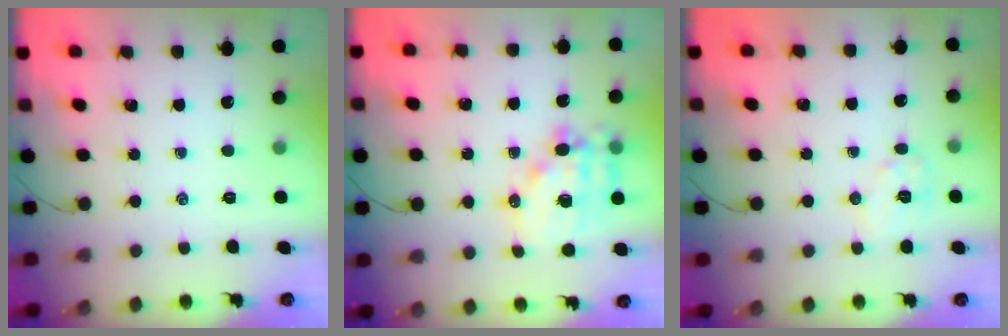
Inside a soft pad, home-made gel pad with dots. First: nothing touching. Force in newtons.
{"total": 14.3, "press": 13.9, "slide": 3.2}
{"total": 6.5, "press": 6.5, "slide": 0.7}